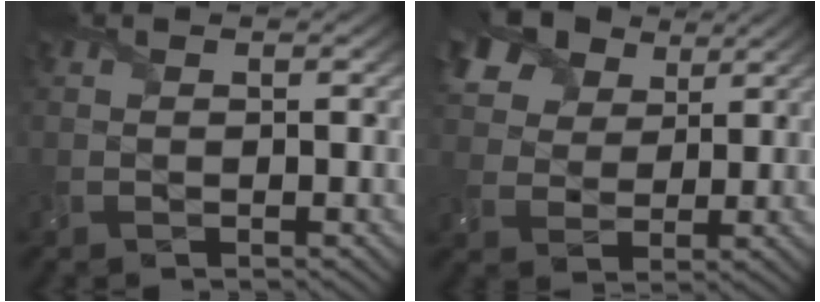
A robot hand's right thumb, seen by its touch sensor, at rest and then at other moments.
{"total": 12.0, "force": [7.3, 7.7, 5.6], "torque": [-0.168, 0.016, 0.137]}